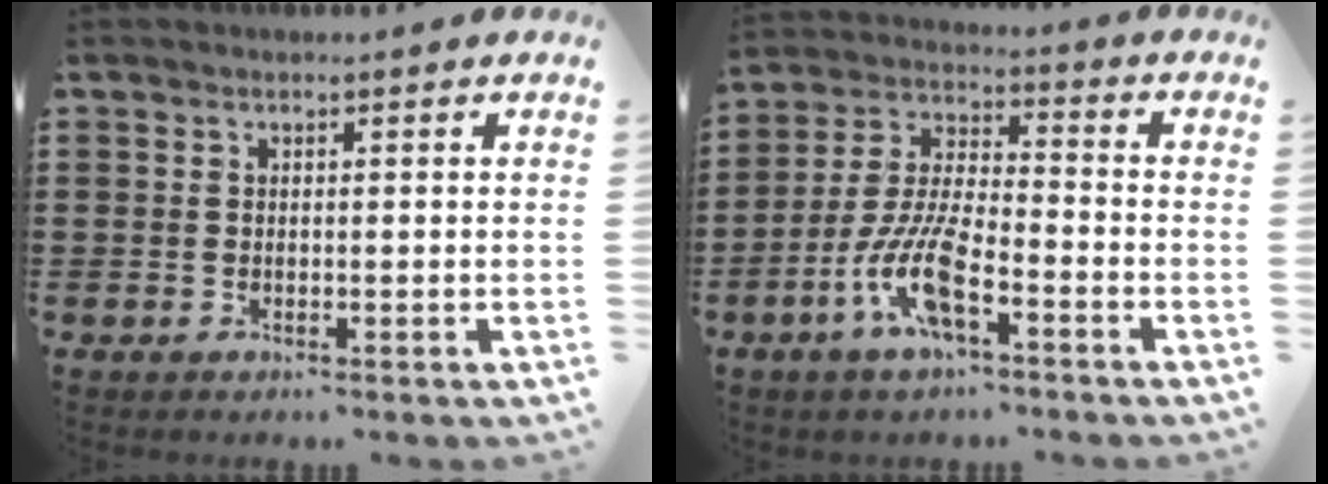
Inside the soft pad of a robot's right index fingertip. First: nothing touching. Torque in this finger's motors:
{"motor_torque": [1.51, 0.63, 1.05, 0.21]}